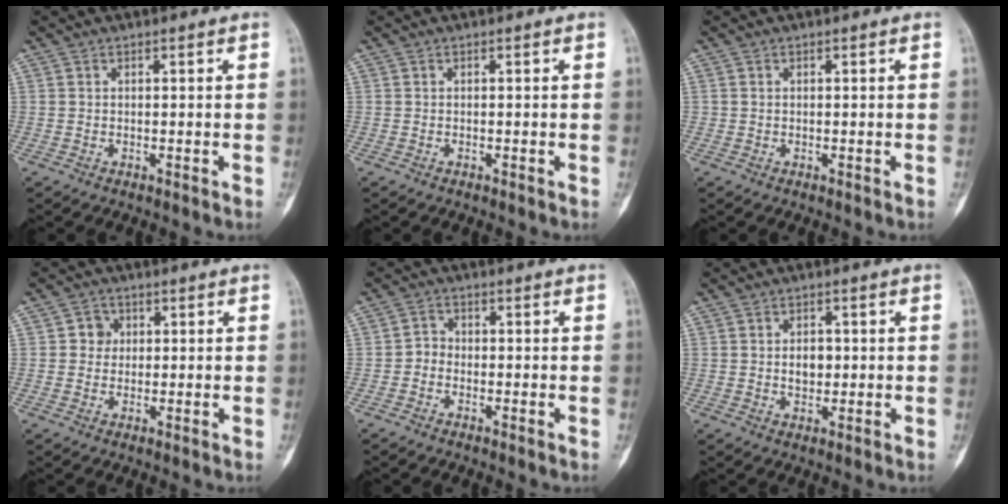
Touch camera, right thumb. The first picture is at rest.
{"total": 0.0}
{"total": 0.0}
{"total": 3.1, "force": [0.5, 2.9, 1.0], "torque": [0.006, 0.005, 0.003]}
{"total": 2.2, "force": [-0.9, 1.7, 0.9], "torque": [-0.003, 0.009, -0.027]}
{"total": 3.5, "force": [0.1, 2.5, 2.5], "torque": [-0.023, 0.003, 0.003]}